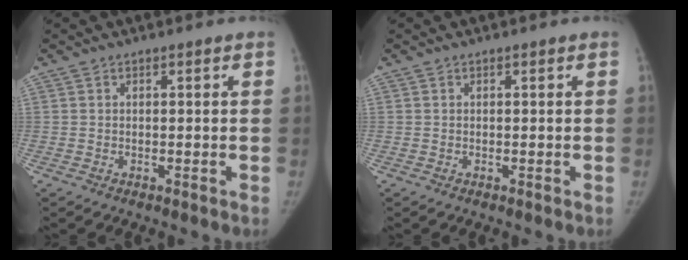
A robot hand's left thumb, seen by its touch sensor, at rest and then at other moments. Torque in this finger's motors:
{"motor_torque": [0.22, 0.13, 0.04, -0.18, 0.05]}